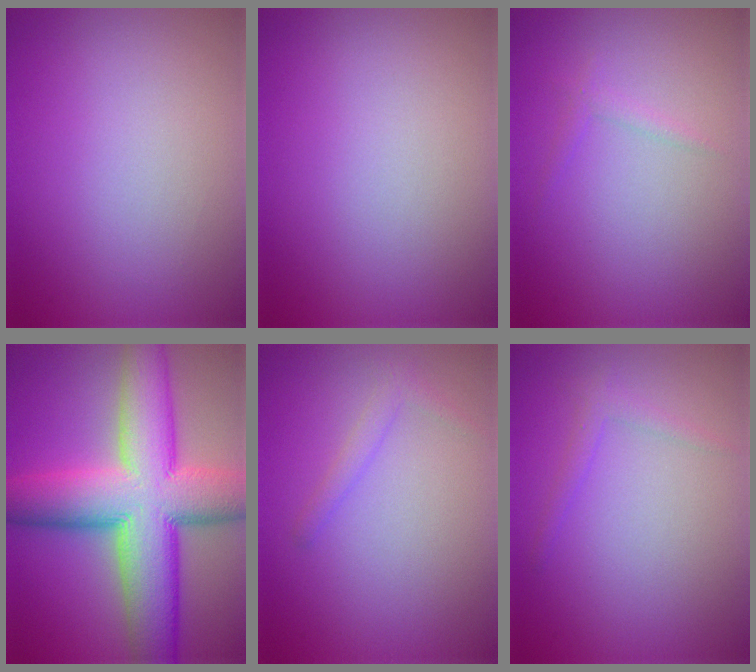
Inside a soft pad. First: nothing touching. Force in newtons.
{"total": 0.0}
{"total": 0.9, "press": 0.9, "slide": 0.1}
{"total": 13.4, "press": 13.4, "slide": 0.8}
{"total": 1.2, "press": 1.2, "slide": 0.1}
{"total": 1.3, "press": 1.2, "slide": 0.1}